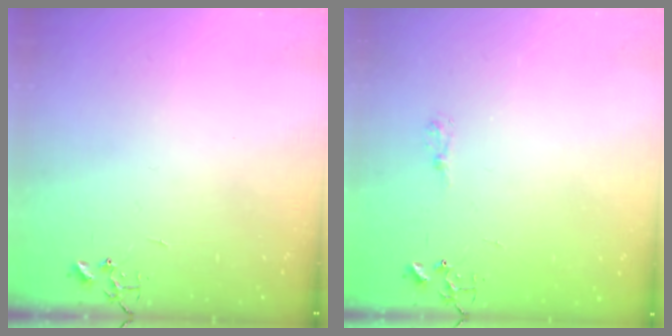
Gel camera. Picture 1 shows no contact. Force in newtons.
{"total": 6.6, "press": 6.5, "slide": 0.8}